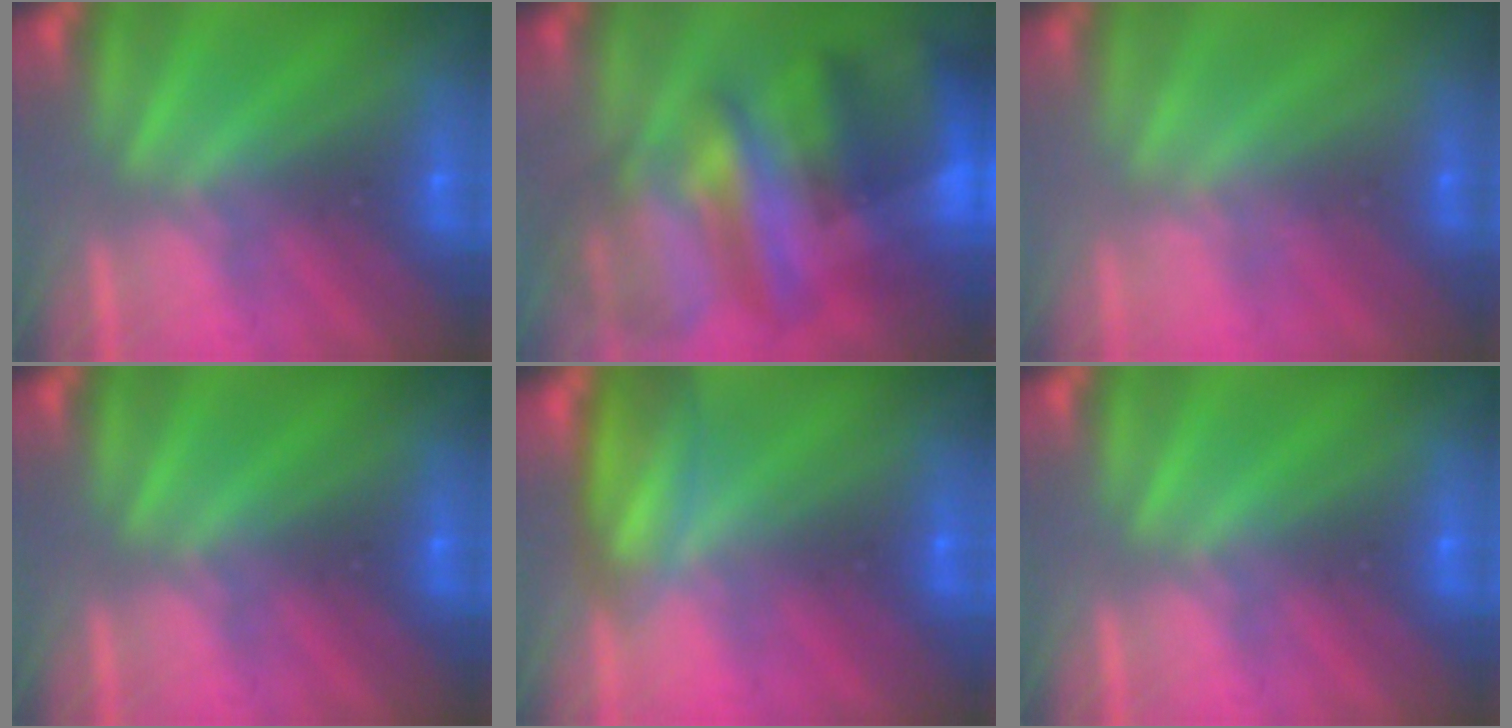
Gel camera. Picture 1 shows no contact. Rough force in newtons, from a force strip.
{"total": 9.3}
{"total": 2.4}
{"total": 0.0}
{"total": 7.1}
{"total": 0.0}